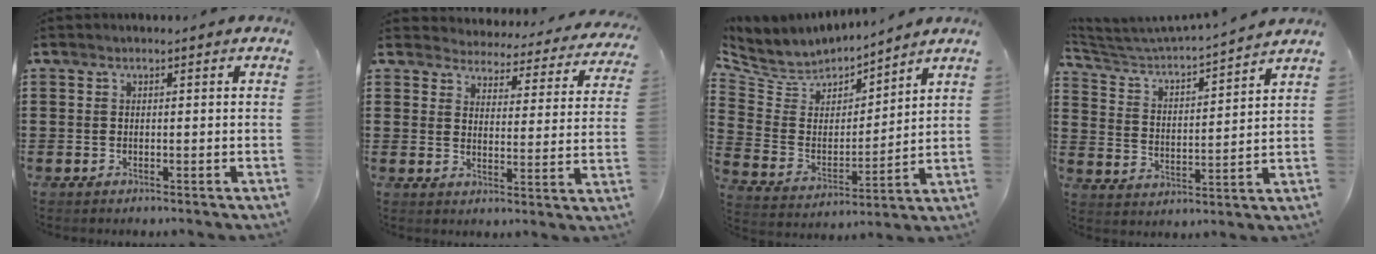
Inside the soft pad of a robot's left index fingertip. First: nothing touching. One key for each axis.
{"total": 4.1, "fx": 4.1, "fy": 0.3, "fz": -0.2, "tx": -0.016, "ty": -0.041, "tz": 0.066}
{"total": 5.3, "fx": 4.7, "fy": 2.4, "fz": 0.2, "tx": -0.044, "ty": -0.037, "tz": 0.080}
{"total": 3.5, "fx": 3.3, "fy": 0.2, "fz": 1.1, "tx": -0.045, "ty": -0.033, "tz": 0.044}